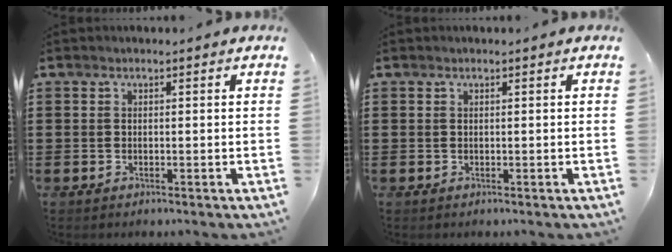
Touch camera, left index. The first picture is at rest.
{"total": 0.0}